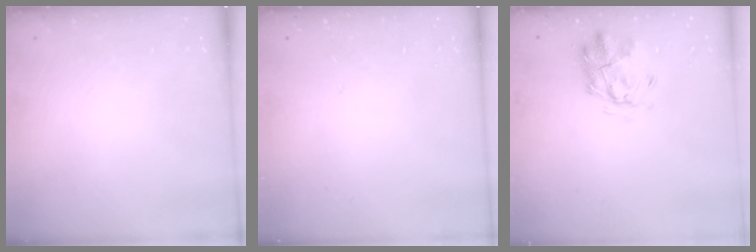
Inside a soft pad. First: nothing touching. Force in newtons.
{"total": 0.0}
{"total": 2.6, "press": 2.4, "slide": 0.8}